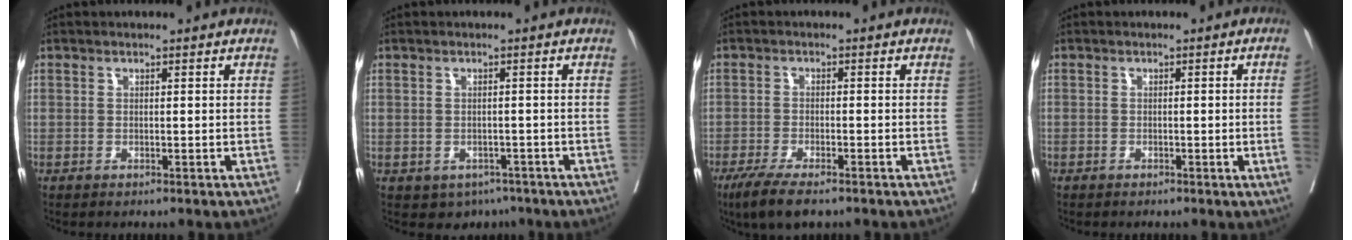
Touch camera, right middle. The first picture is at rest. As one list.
[{"total": 3.5, "force": [-2.2, 2.6, 0.8], "torque": [-0.002, 0.005, -0.026]}, {"total": 6.7, "force": [-4.9, 1.4, 4.4], "torque": [-0.073, -0.015, -0.081]}, {"total": 2.6, "force": [-0.5, -1.0, 2.3], "torque": [-0.027, -0.002, -0.006]}]